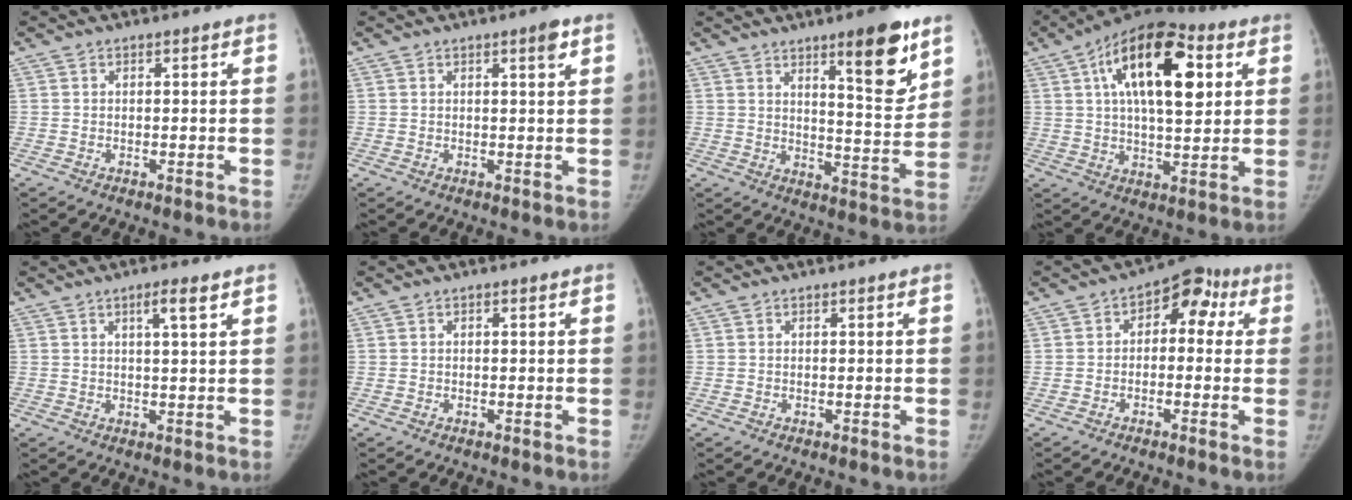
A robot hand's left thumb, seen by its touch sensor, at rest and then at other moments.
{"total": 2.1, "force": [1.2, 0.2, 1.8], "torque": [-0.026, -0.006, 0.018]}
{"total": 12.9, "force": [7.7, 3.1, 9.8], "torque": [-0.111, -0.054, 0.113]}
{"total": 20.2, "force": [6.5, 9.2, 16.8], "torque": [-0.250, 0.000, 0.093]}
{"total": 3.6, "force": [2.0, 0.3, 3.0], "torque": [-0.050, -0.010, 0.033]}
{"total": 0.0}
{"total": 0.0}
{"total": 8.1, "force": [1.3, 5.4, 5.9], "torque": [-0.033, 0.038, 0.004]}